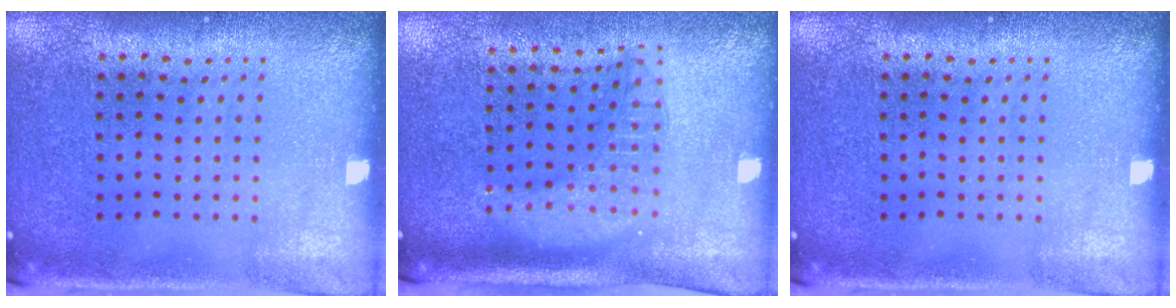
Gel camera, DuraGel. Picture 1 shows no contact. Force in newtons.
{"total": 1.8, "press": 1.5, "slide": 1.0}
{"total": 0.0}